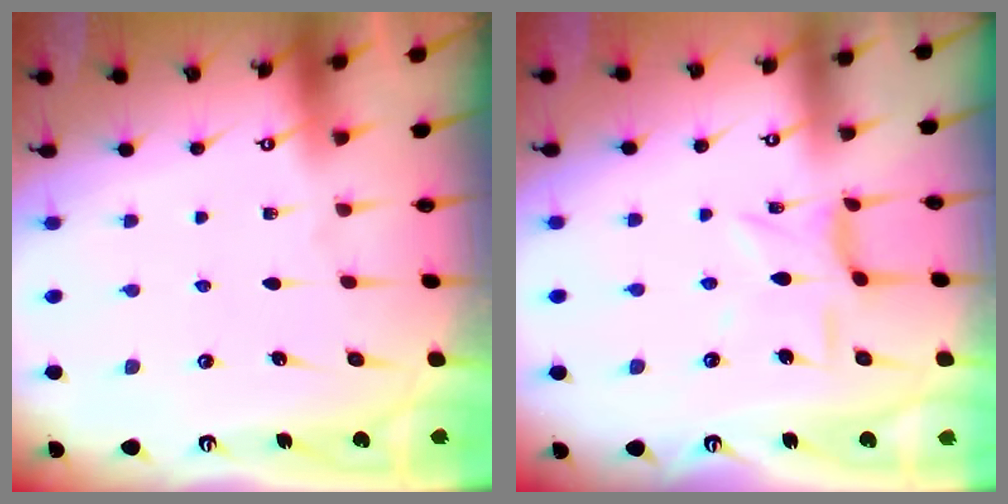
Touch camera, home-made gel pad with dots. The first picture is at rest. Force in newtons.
{"total": 5.0, "press": 5.0, "slide": 0.3}